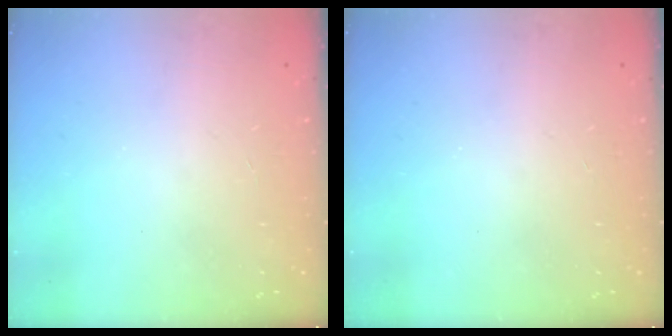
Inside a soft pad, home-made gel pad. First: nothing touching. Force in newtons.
{"total": 0.0}